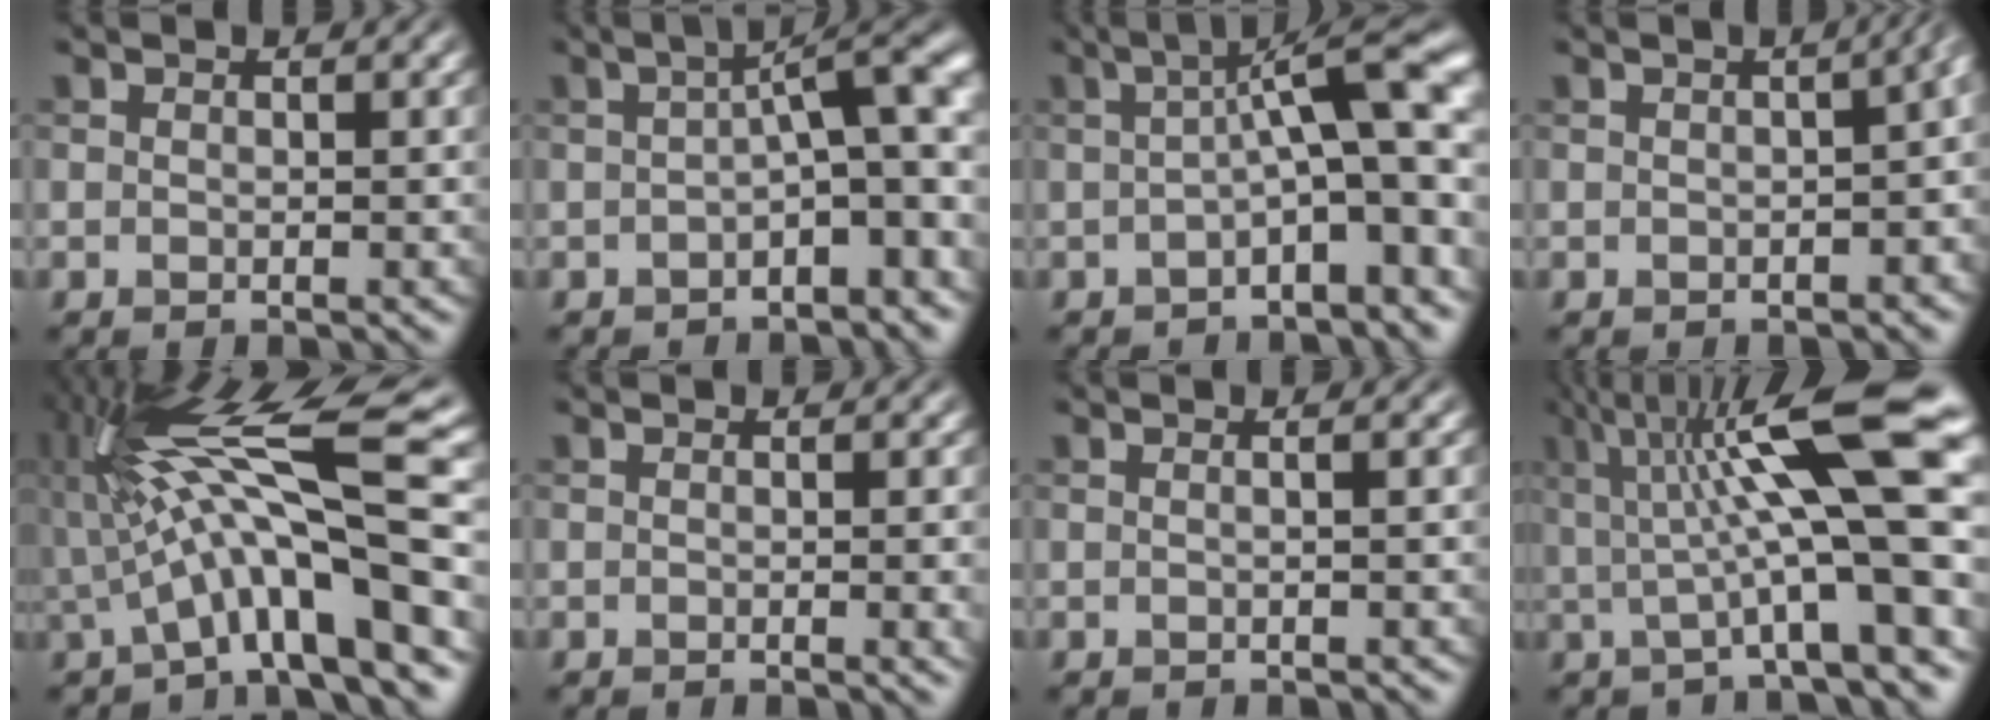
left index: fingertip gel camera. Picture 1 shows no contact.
{"total": 7.6, "force": [-0.6, 2.1, 7.2], "torque": [-0.093, 0.015, -0.017]}
{"total": 9.9, "force": [-0.5, 2.3, 9.6], "torque": [-0.123, 0.022, -0.016]}
{"total": 7.3, "force": [-0.4, 3.3, 6.5], "torque": [-0.016, 0.007, -0.009]}
{"total": 12.5, "force": [0.5, 2.8, 12.1], "torque": [-0.204, 0.015, 0.003]}
{"total": 2.5, "force": [-0.3, 0.9, 2.3], "torque": [-0.016, -0.001, -0.002]}
{"total": 1.3, "force": [0.2, 0.6, 1.1], "torque": [-0.009, -0.002, -0.011]}
{"total": 13.9, "force": [2.5, 3.1, 13.4], "torque": [-0.191, 0.013, 0.038]}